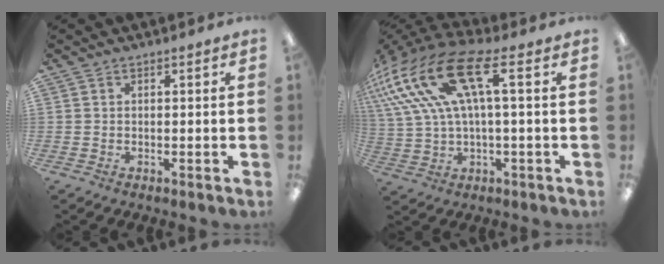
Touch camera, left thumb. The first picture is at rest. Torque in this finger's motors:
{"motor_torque": [2.12, 2.88, 2.05, -0.72, 0.74]}